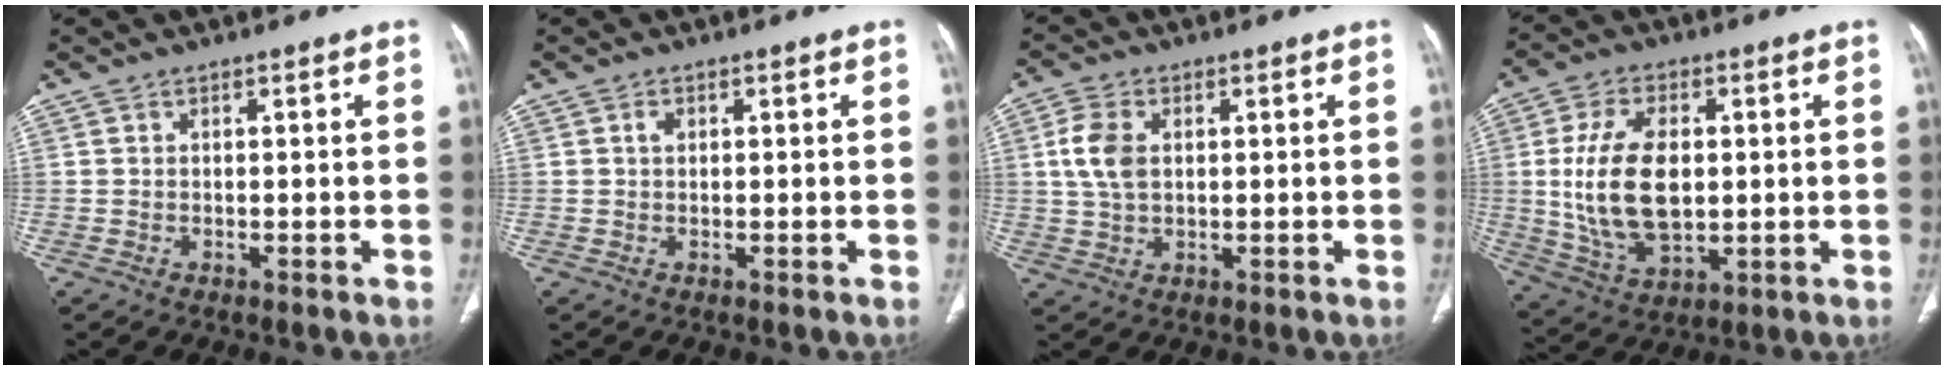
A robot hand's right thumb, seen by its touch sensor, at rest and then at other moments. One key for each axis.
{"total": 1.1, "fx": 0.3, "fy": 0.8, "fz": 0.7, "tx": -0.012, "ty": 0.002, "tz": 0.006}
{"total": 6.4, "fx": 1.1, "fy": 4.1, "fz": 4.7, "tx": -0.100, "ty": 0.004, "tz": 0.021}
{"total": 16.1, "fx": 1.0, "fy": 9.3, "fz": 13.1, "tx": -0.240, "ty": -0.006, "tz": 0.028}